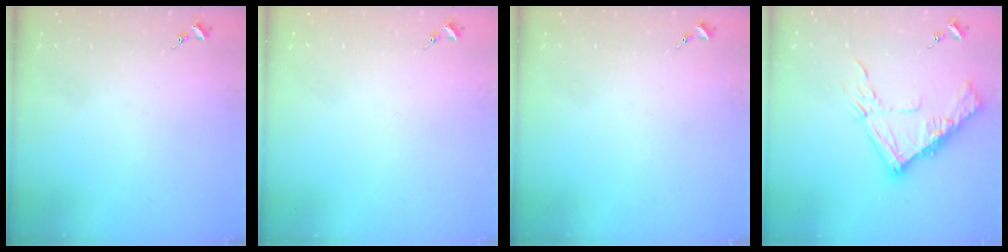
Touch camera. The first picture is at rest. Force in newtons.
{"total": 0.0}
{"total": 0.0}
{"total": 14.5, "press": 14.4, "slide": 1.6}